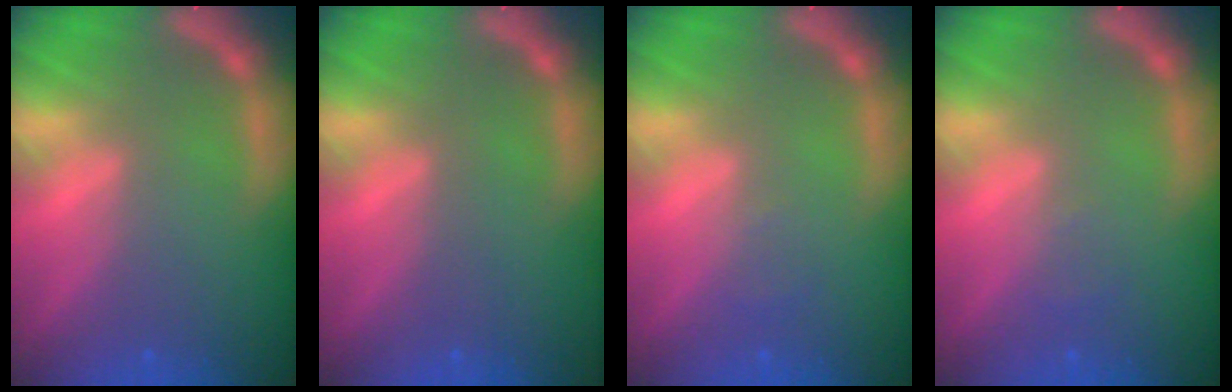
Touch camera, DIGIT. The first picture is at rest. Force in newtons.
{"total": 0.0}
{"total": 0.9}
{"total": 0.9}